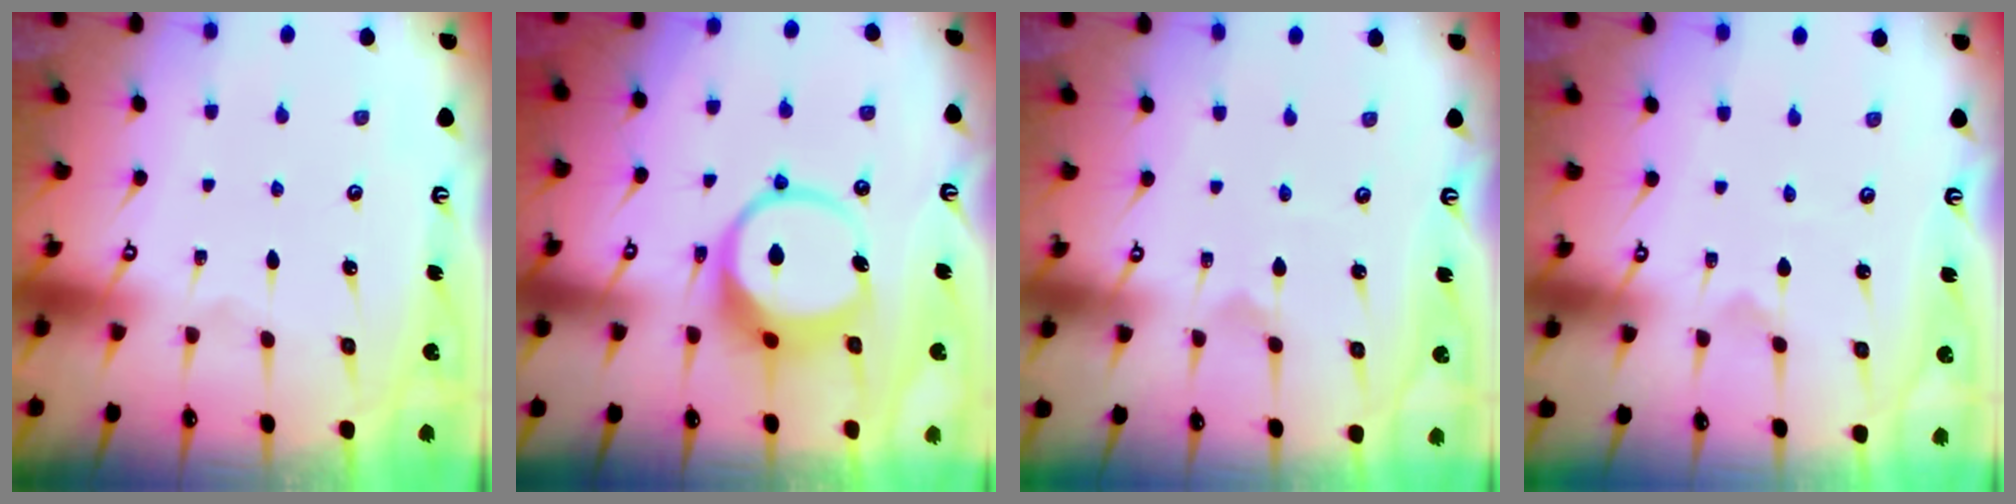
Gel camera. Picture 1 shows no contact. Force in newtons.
{"total": 10.3, "press": 10.2, "slide": 1.2}
{"total": 0.9, "press": 0.9, "slide": 0.1}
{"total": 0.0}